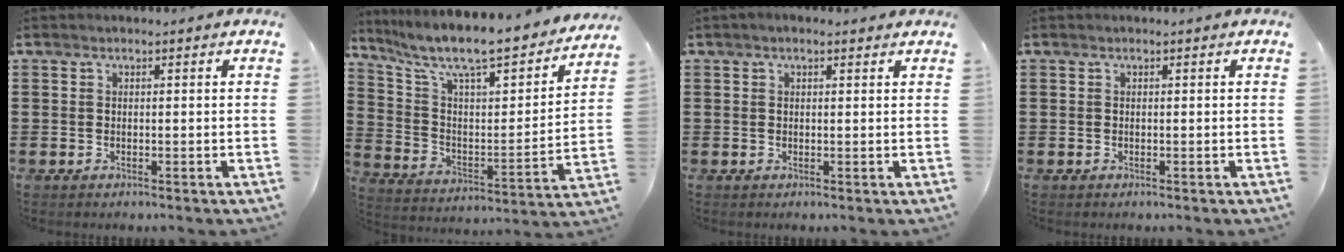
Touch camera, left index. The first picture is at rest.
{"total": 9.2, "force": [7.8, 1.4, 4.6], "torque": [-0.111, -0.071, 0.125]}
{"total": 1.0, "force": [0.6, 0.4, 0.7], "torque": [-0.014, 0.005, 0.010]}
{"total": 0.0}